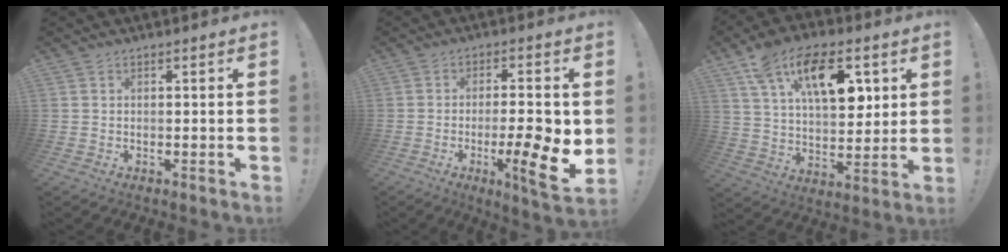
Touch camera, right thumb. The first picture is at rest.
{"total": 14.0, "force": [-3.1, 2.7, 13.3], "torque": [-0.174, 0.003, -0.042]}
{"total": 18.3, "force": [8.4, 10.0, 12.9], "torque": [-0.195, -0.025, 0.146]}